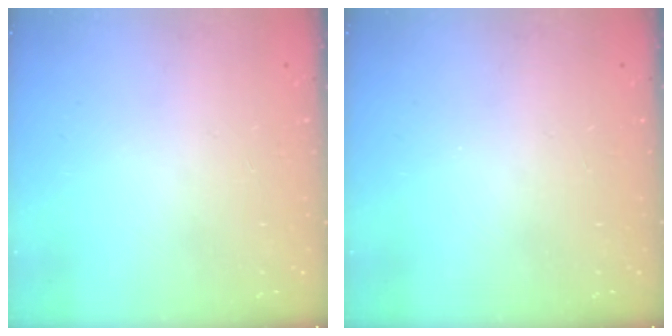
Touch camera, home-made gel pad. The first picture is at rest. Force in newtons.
{"total": 0.0}